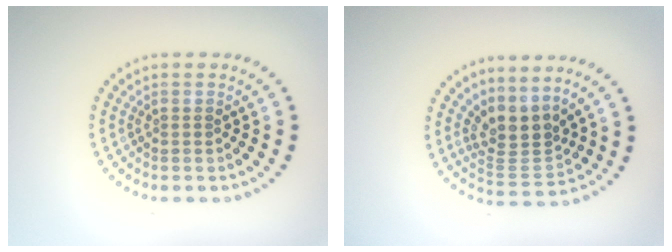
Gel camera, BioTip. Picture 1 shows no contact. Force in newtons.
{"total": 3.3, "press": 2.4, "slide": 2.3}